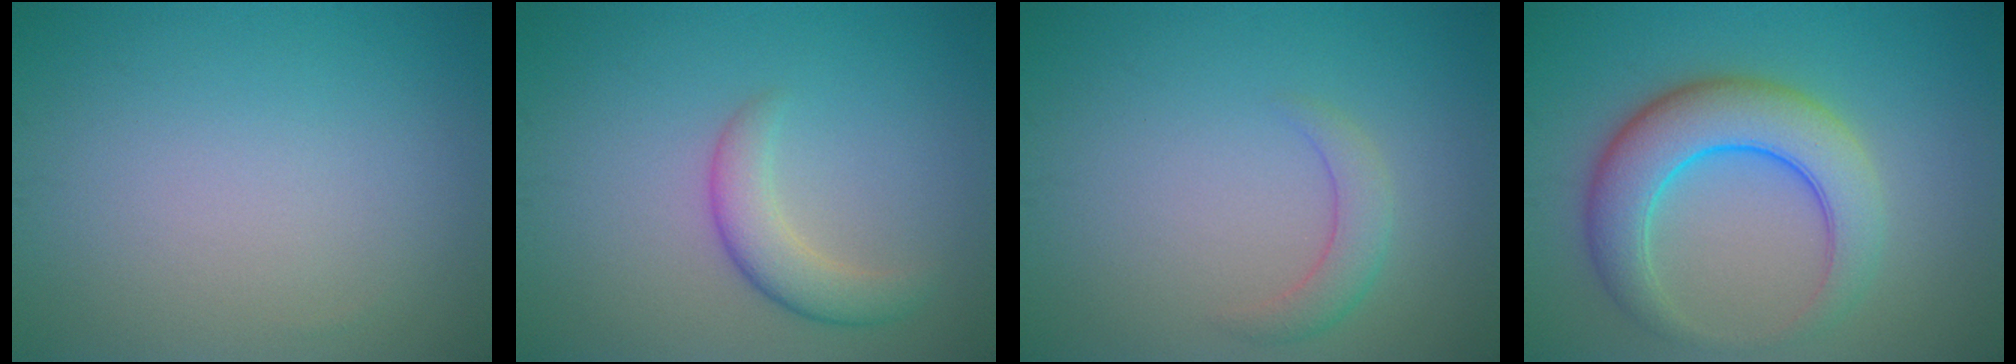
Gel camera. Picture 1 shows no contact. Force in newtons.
{"total": 3.0, "press": 3.0, "slide": 0.1}
{"total": 2.0, "press": 2.0, "slide": 0.0}
{"total": 6.9, "press": 6.9, "slide": 0.2}